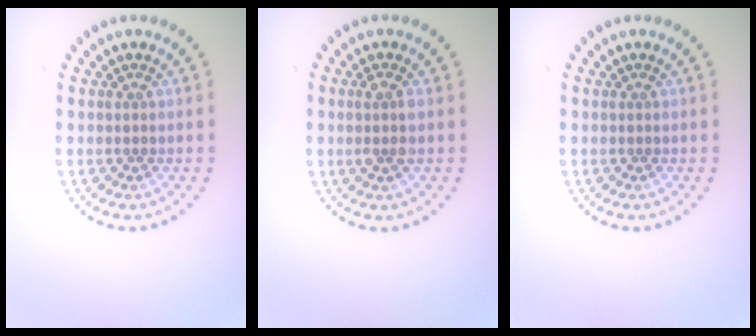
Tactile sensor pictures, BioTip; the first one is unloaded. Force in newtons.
{"total": 1.7, "press": 1.5, "slide": 0.8}
{"total": 0.0}